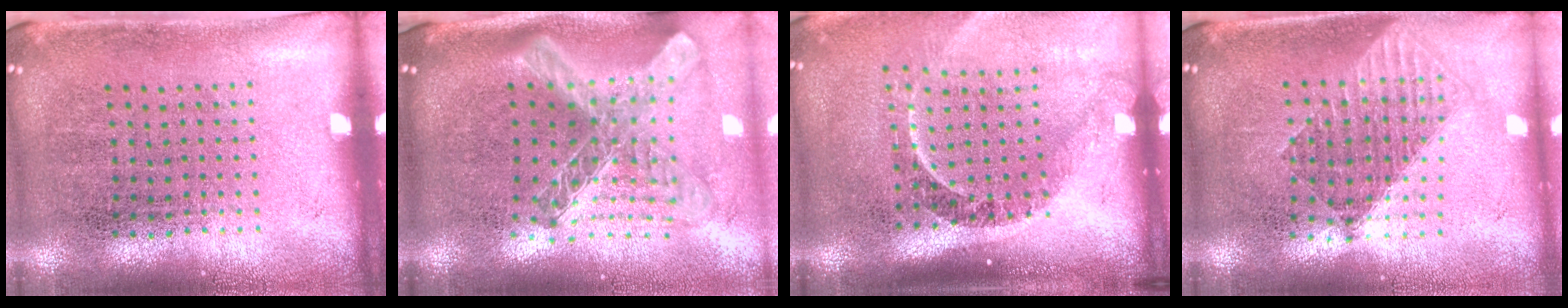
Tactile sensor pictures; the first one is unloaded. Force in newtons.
{"total": 2.8, "press": 2.1, "slide": 1.9}
{"total": 2.3, "press": 1.6, "slide": 1.6}
{"total": 1.6, "press": 1.3, "slide": 0.9}